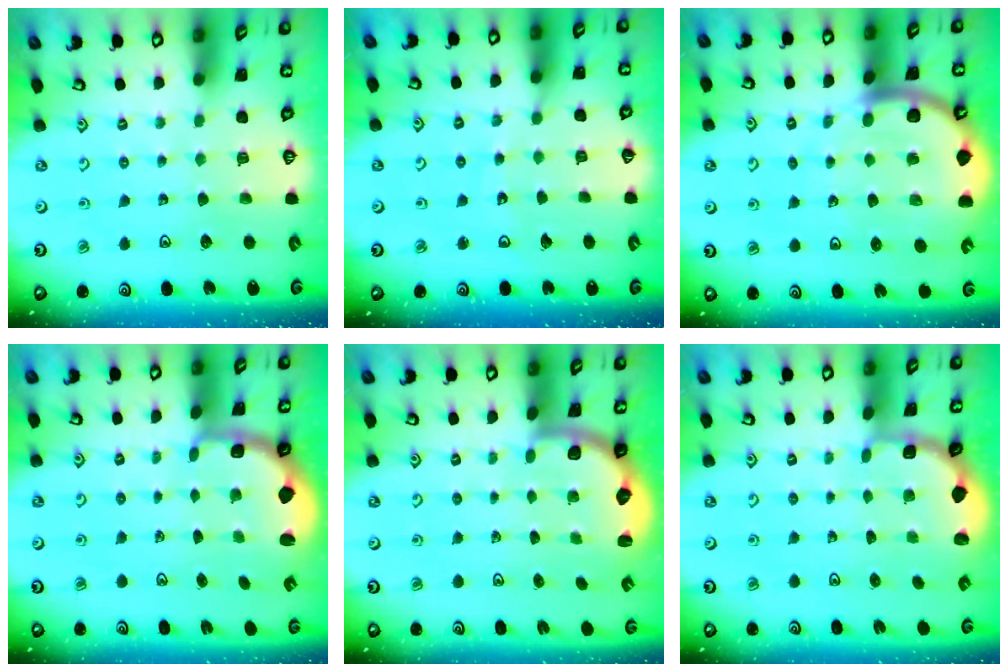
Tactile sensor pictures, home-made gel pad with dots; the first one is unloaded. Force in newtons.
{"total": 5.7, "press": 5.6, "slide": 0.7}
{"total": 9.3, "press": 9.2, "slide": 1.2}
{"total": 2.1, "press": 1.4, "slide": 1.6}
{"total": 2.4, "press": 2.1, "slide": 1.2}
{"total": 1.7, "press": 1.5, "slide": 0.7}